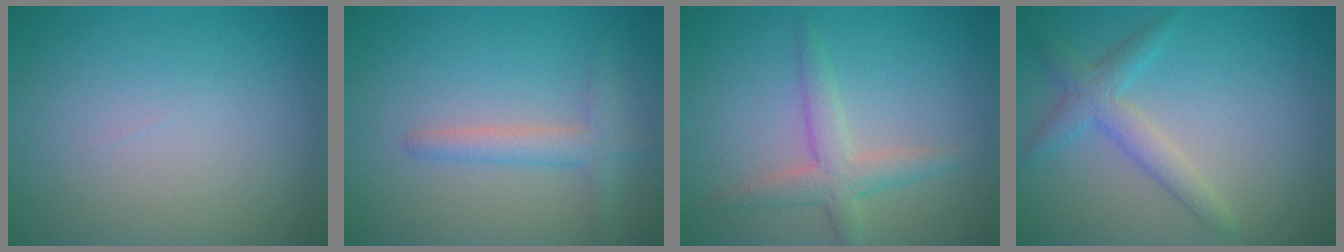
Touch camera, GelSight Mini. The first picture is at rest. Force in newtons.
{"total": 2.3, "press": 2.3, "slide": 0.2}
{"total": 2.9, "press": 2.9, "slide": 0.2}
{"total": 2.8, "press": 2.8, "slide": 0.0}